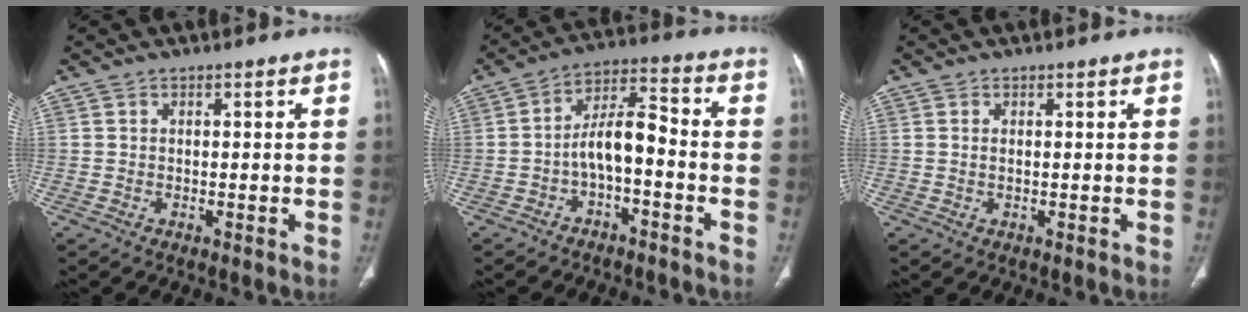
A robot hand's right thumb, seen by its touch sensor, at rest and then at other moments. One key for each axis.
{"total": 7.9, "fx": -2.7, "fy": 3.3, "fz": 6.7, "tx": -0.116, "ty": 0.051, "tz": -0.052}
{"total": 0.6, "fx": 0.2, "fy": 0.2, "fz": 0.5, "tx": -0.018, "ty": 0.000, "tz": 0.005}